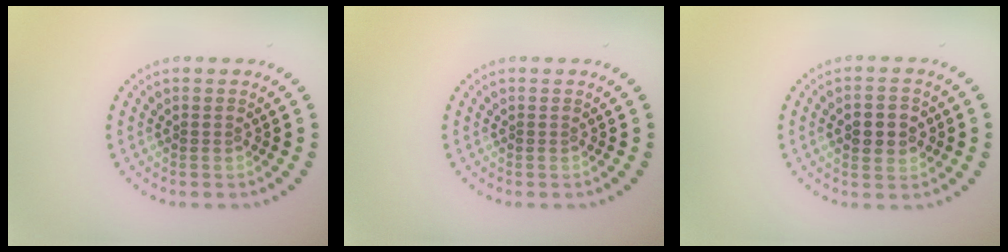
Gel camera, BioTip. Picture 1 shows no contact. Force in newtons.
{"total": 0.0}
{"total": 2.9, "press": 2.9, "slide": 0.1}